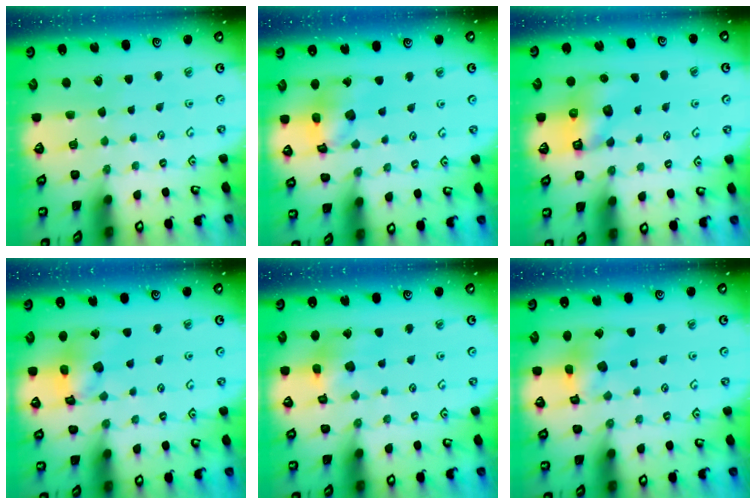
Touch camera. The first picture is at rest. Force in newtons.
{"total": 12.8, "press": 12.8, "slide": 1.4}
{"total": 7.4, "press": 7.4, "slide": 0.6}
{"total": 12.8, "press": 12.8, "slide": 1.4}
{"total": 10.1, "press": 10.0, "slide": 1.4}
{"total": 9.6, "press": 9.5, "slide": 1.1}